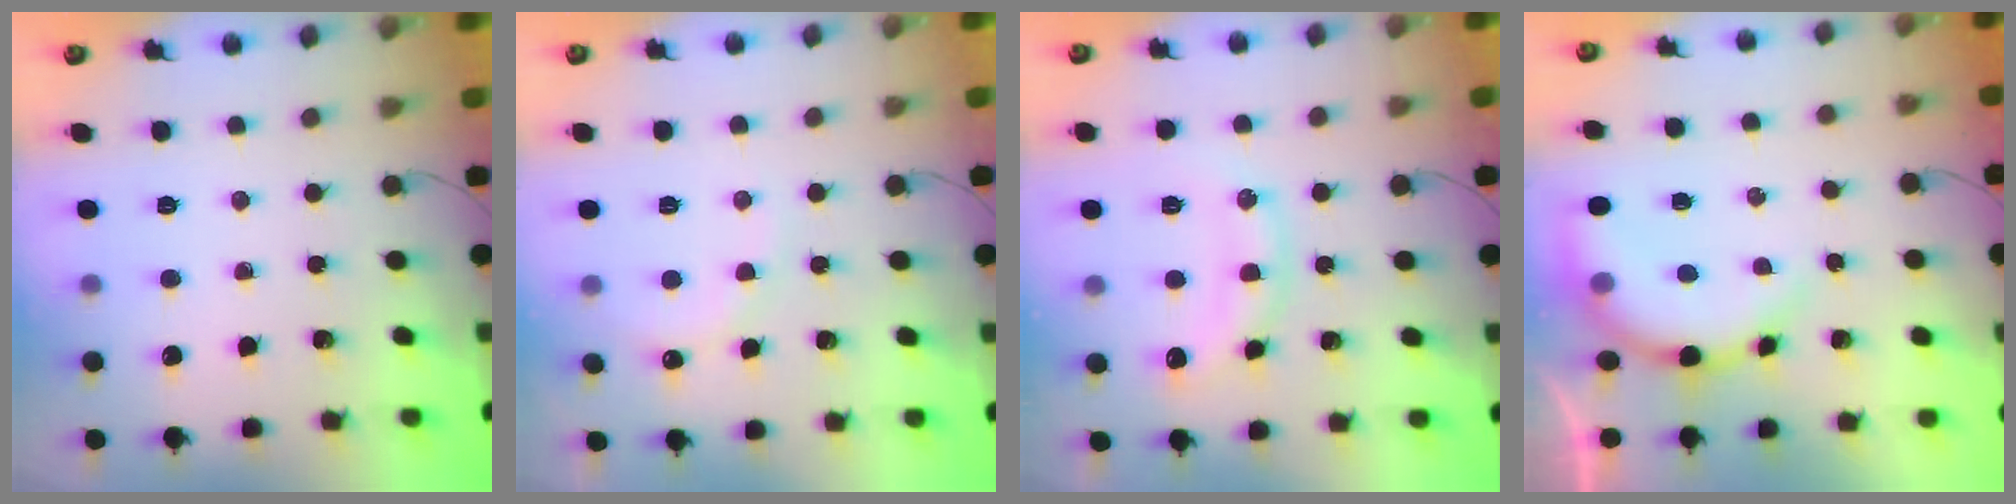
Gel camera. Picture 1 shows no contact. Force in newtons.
{"total": 7.6, "press": 7.5, "slide": 1.1}
{"total": 13.4, "press": 13.4, "slide": 0.6}
{"total": 9.0, "press": 8.9, "slide": 1.2}